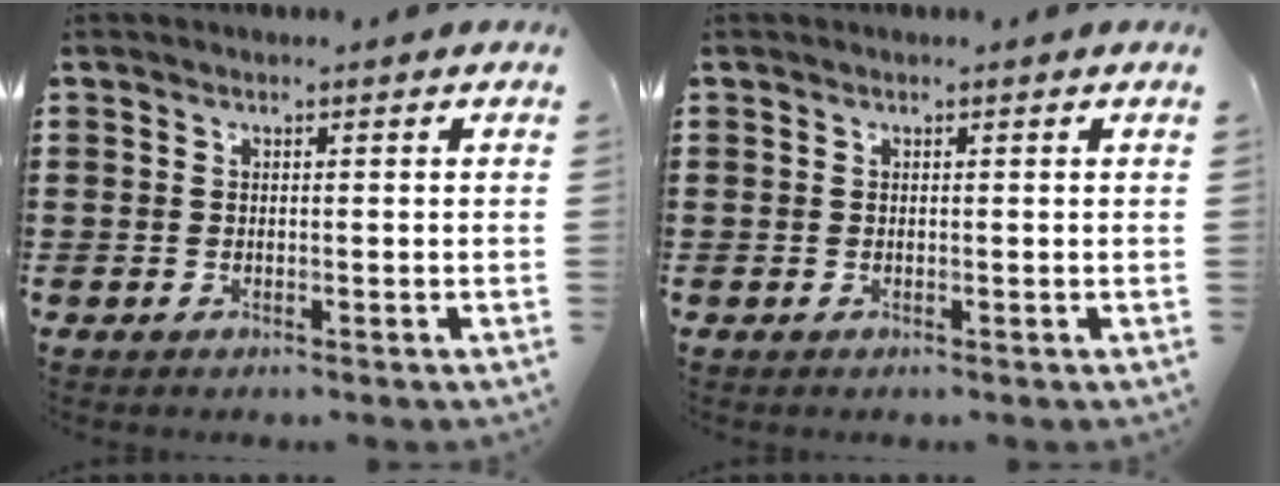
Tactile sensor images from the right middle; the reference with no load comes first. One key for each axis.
{"total": 0.0}